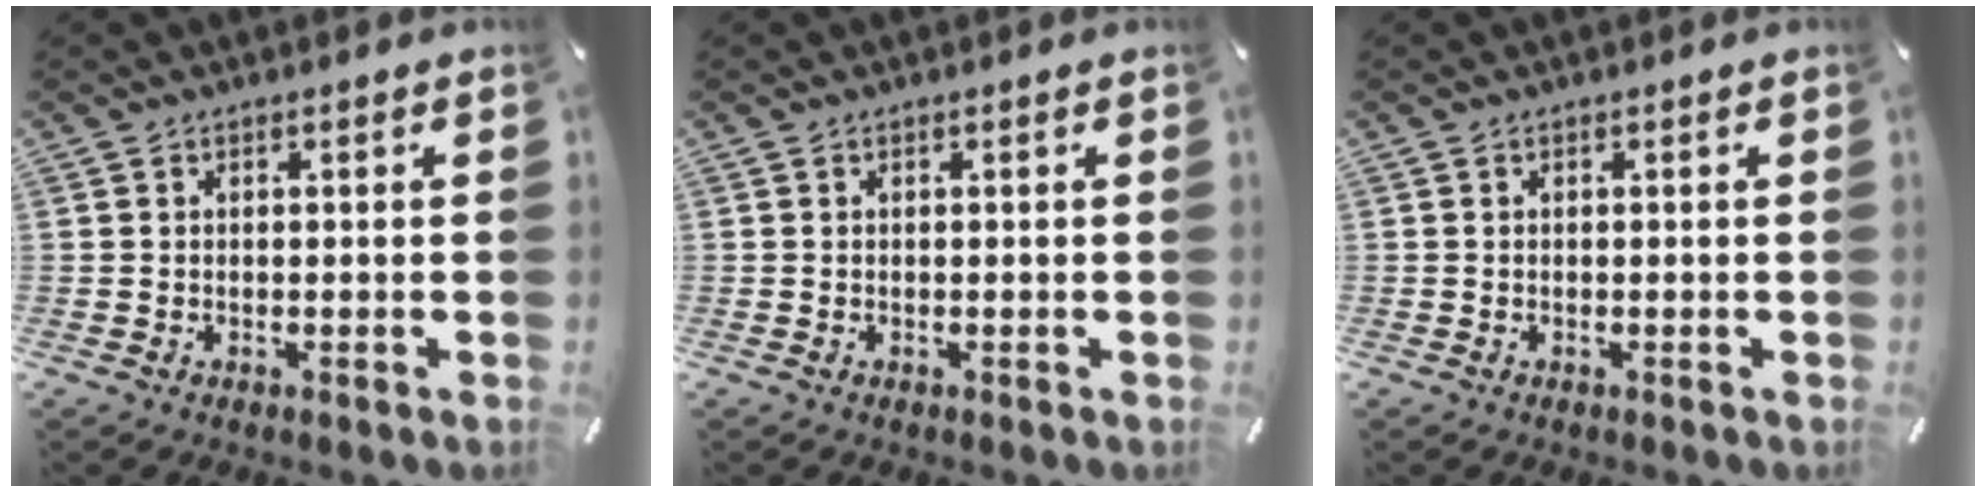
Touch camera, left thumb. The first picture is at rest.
{"total": 0.0}
{"total": 0.0}